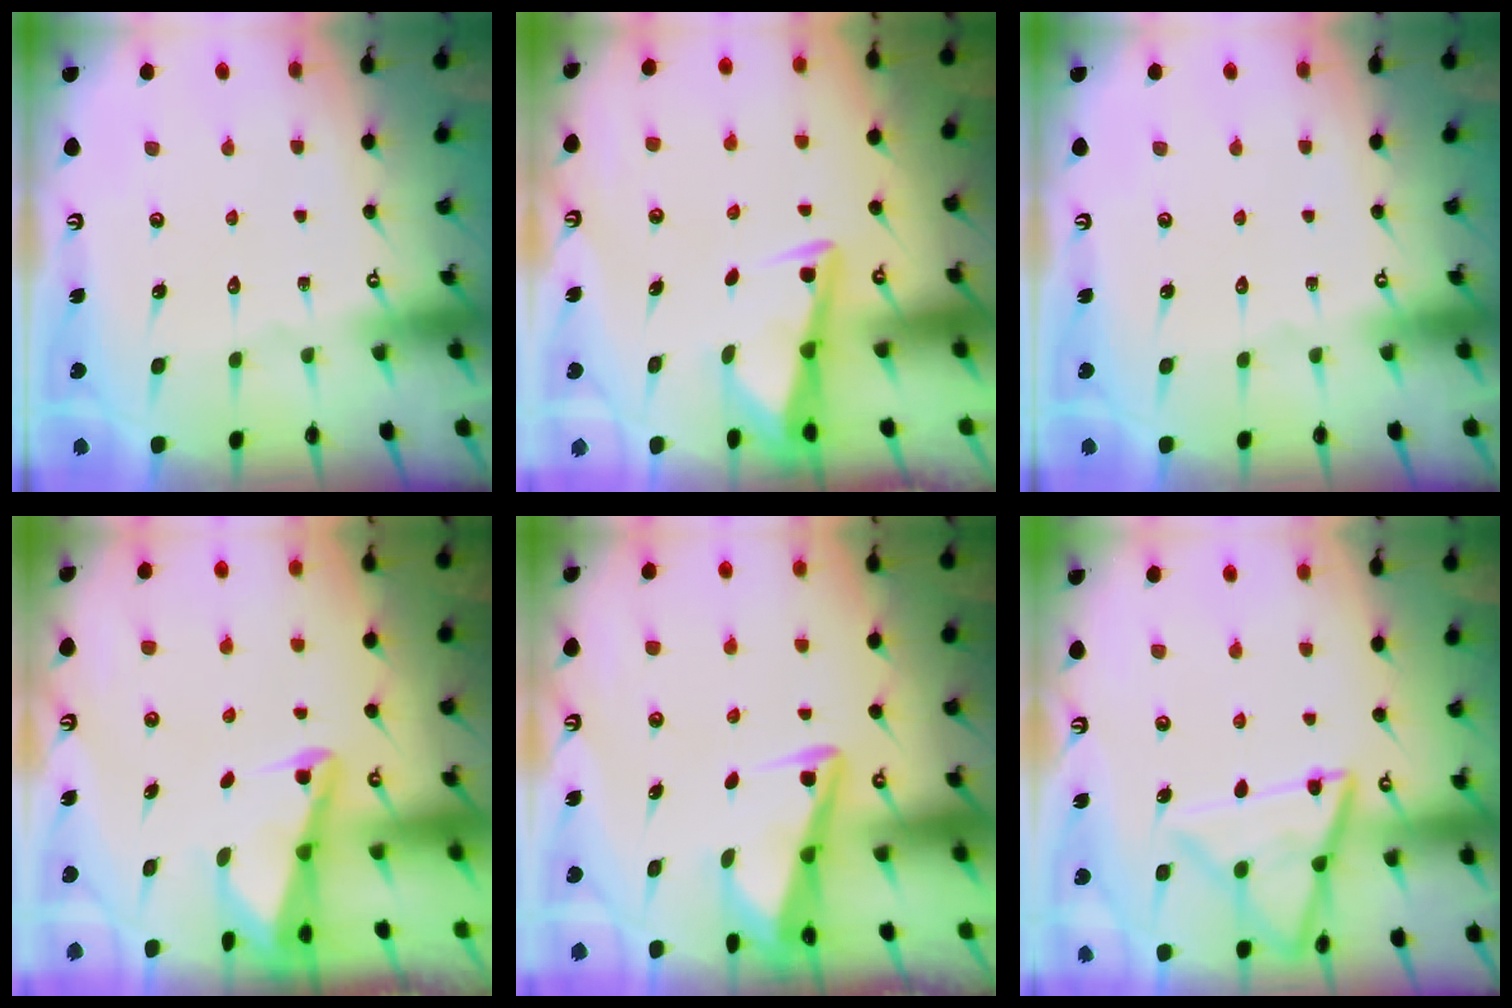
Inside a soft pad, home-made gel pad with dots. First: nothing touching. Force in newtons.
{"total": 3.2, "press": 3.2, "slide": 0.3}
{"total": 0.0}
{"total": 2.5, "press": 2.4, "slide": 0.6}
{"total": 3.8, "press": 3.8, "slide": 0.4}
{"total": 14.2, "press": 14.1, "slide": 1.4}